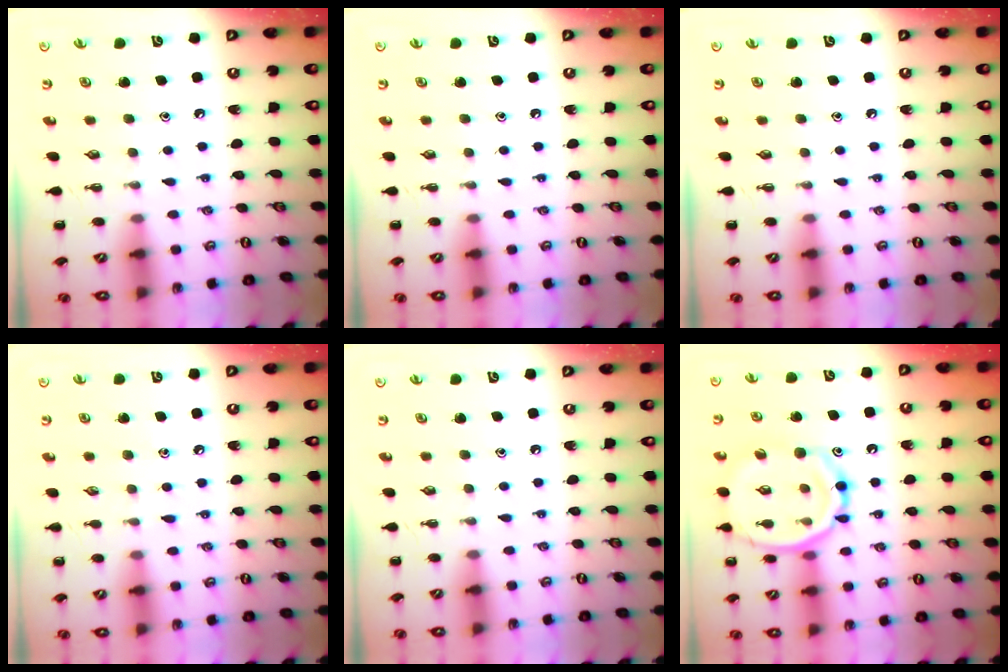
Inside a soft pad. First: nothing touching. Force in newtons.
{"total": 0.0}
{"total": 0.0}
{"total": 5.1, "press": 4.8, "slide": 1.8}
{"total": 0.0}
{"total": 17.7, "press": 17.5, "slide": 2.1}